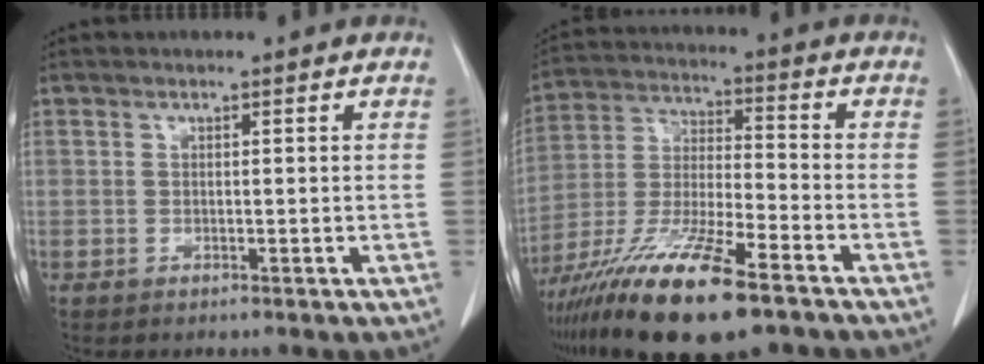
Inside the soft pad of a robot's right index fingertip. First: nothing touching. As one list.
[{"total": 18.0, "force": [-11.6, 2.7, 13.5], "torque": [-0.269, -0.039, -0.212]}]